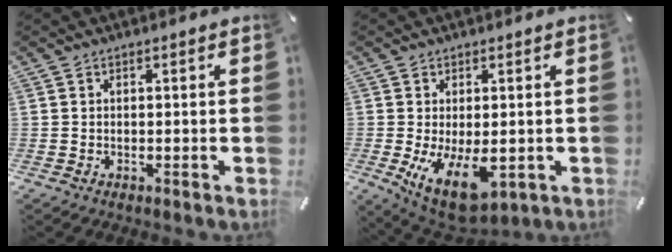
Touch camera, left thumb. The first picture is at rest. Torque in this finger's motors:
{"motor_torque": [-0.17, 0.96, 1.12, 0.21, 0.29]}